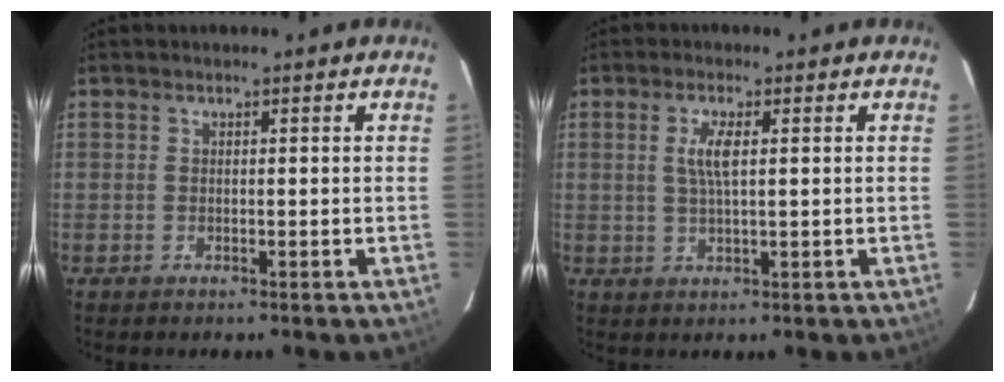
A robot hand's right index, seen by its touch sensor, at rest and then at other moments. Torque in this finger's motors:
{"motor_torque": [0.12, -0.01, 0.11, 0.08]}